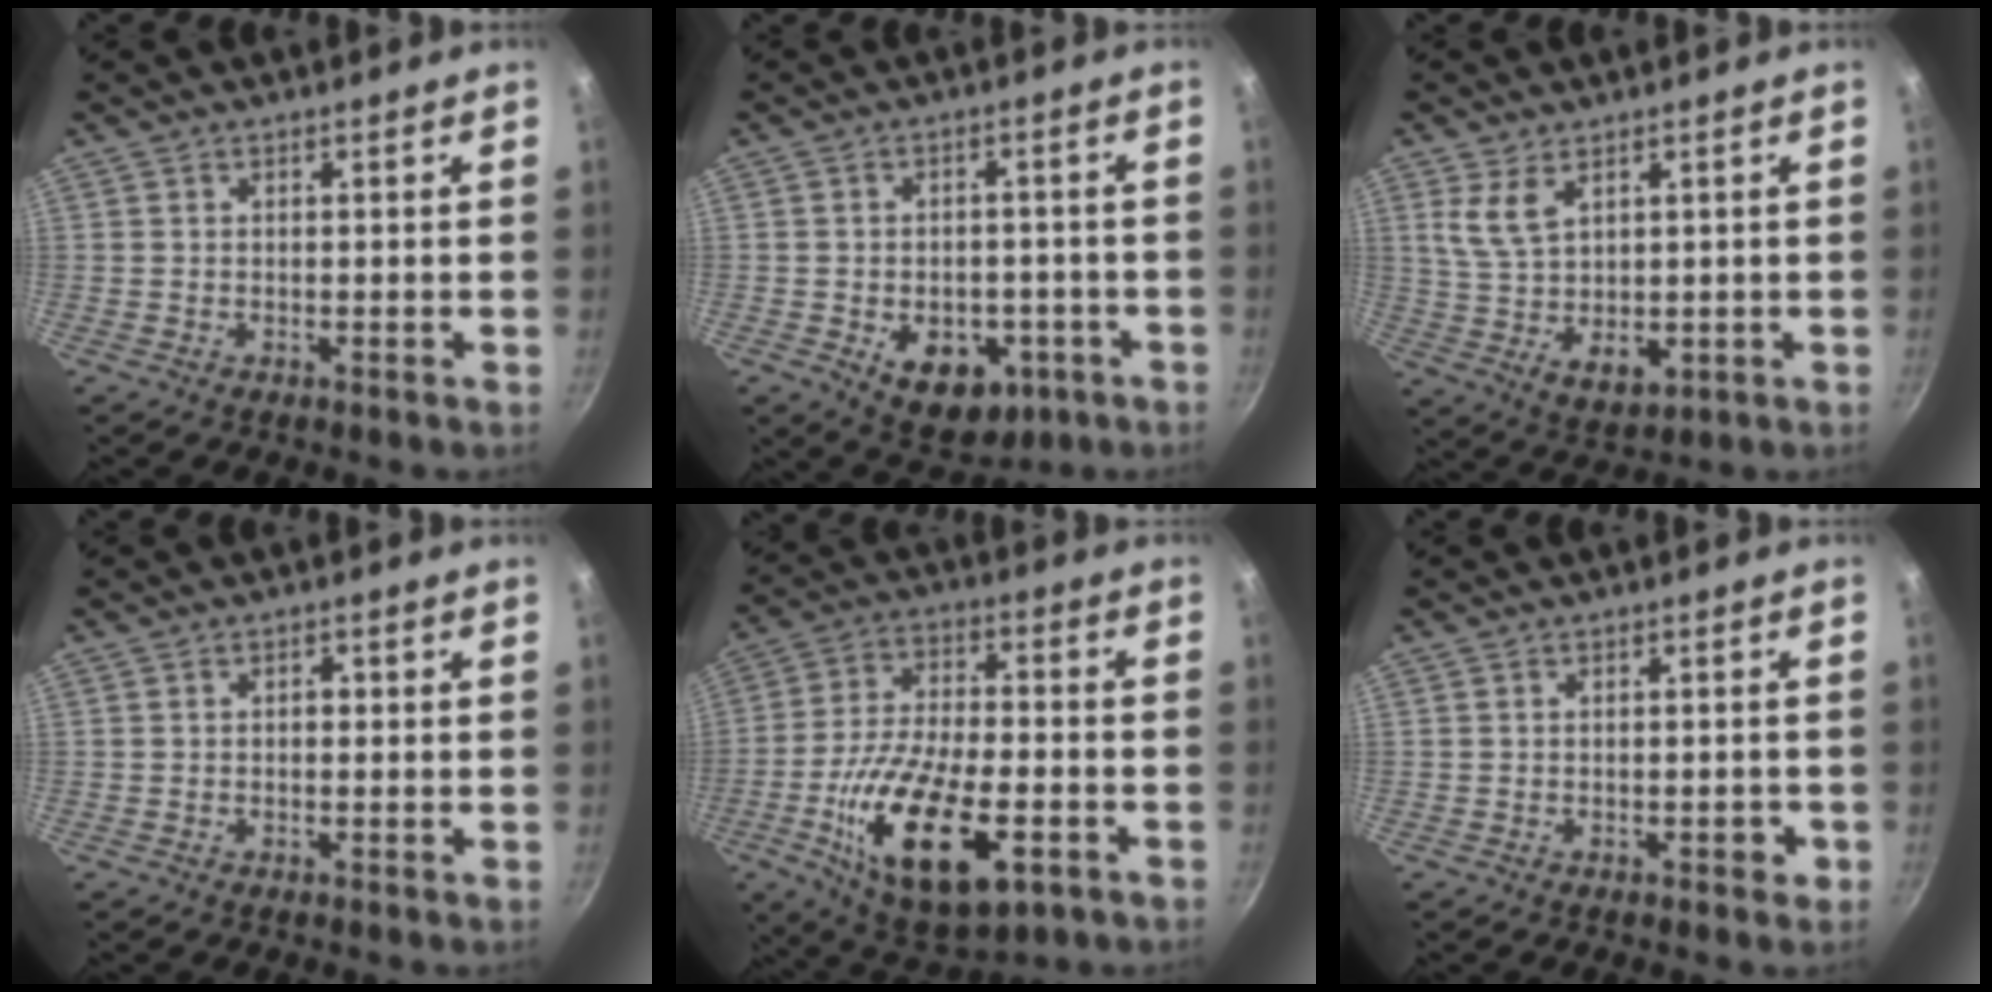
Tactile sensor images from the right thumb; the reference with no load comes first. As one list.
[{"total": 11.7, "force": [-4.0, 8.1, 7.5], "torque": [-0.066, 0.008, -0.039]}, {"total": 8.3, "force": [3.4, 4.9, 5.9], "torque": [-0.099, -0.033, 0.075]}, {"total": 1.3, "force": [-0.2, 0.9, 0.9], "torque": [-0.012, 0.006, -0.004]}, {"total": 21.4, "force": [-7.5, 9.8, 17.5], "torque": [-0.302, 0.019, -0.121]}, {"total": 2.3, "force": [-1.0, 1.1, 1.7], "torque": [-0.017, 0.010, -0.011]}]